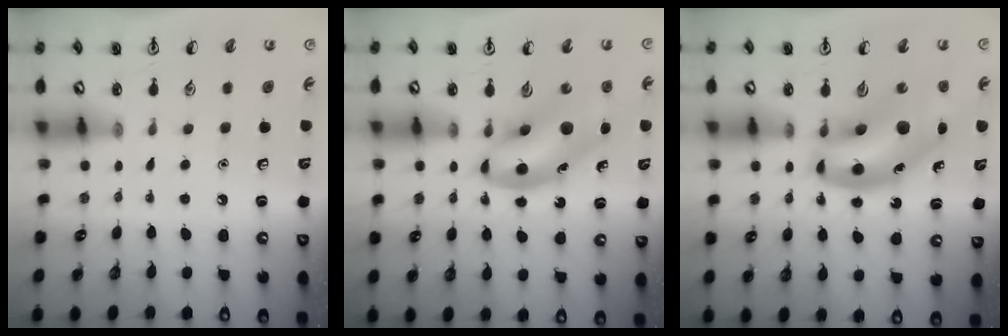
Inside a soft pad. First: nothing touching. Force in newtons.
{"total": 9.7, "press": 9.4, "slide": 2.5}
{"total": 15.6, "press": 15.0, "slide": 4.3}